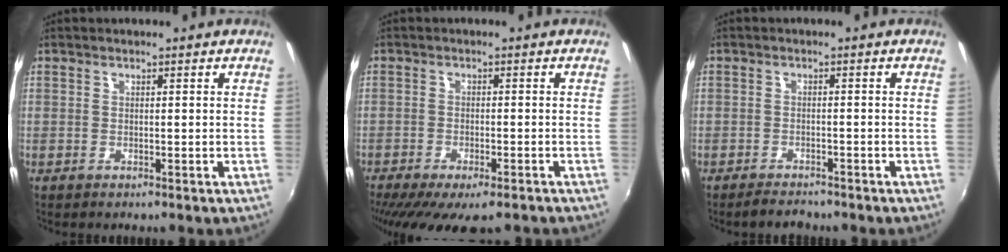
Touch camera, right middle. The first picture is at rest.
{"total": 13.3, "force": [-9.9, 3.9, 7.9], "torque": [-0.162, -0.051, -0.148]}
{"total": 3.3, "force": [-3.0, 0.9, 0.9], "torque": [-0.032, -0.007, -0.052]}